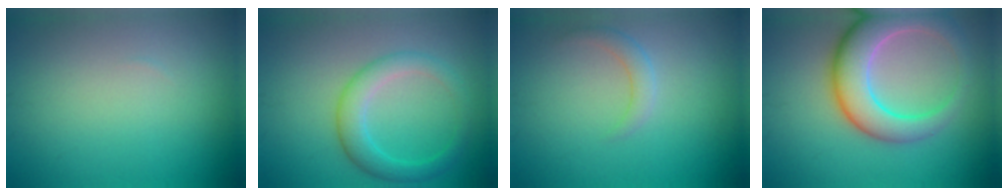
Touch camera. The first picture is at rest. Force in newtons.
{"total": 2.6, "press": 2.6, "slide": 0.2}
{"total": 1.6, "press": 1.6, "slide": 0.1}
{"total": 7.5, "press": 7.5, "slide": 0.6}